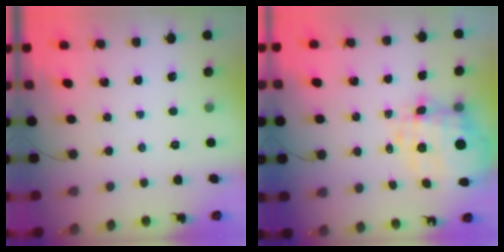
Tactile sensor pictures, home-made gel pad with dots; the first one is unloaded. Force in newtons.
{"total": 8.8, "press": 8.2, "slide": 3.4}